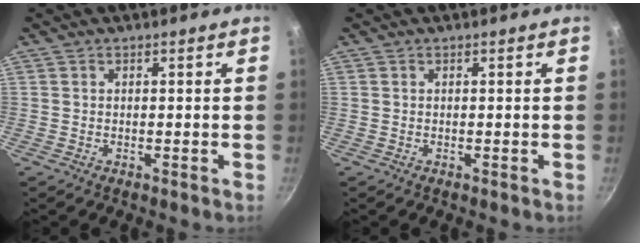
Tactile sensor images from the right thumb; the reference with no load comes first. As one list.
[{"total": 0.0}]